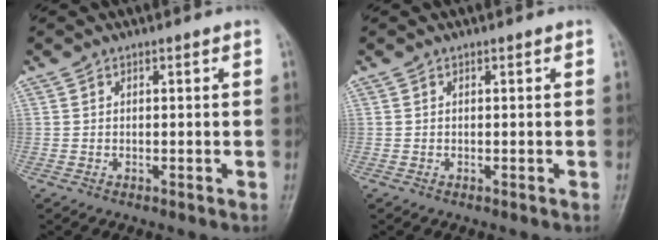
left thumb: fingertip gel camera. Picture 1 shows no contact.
{"total": 0.0}